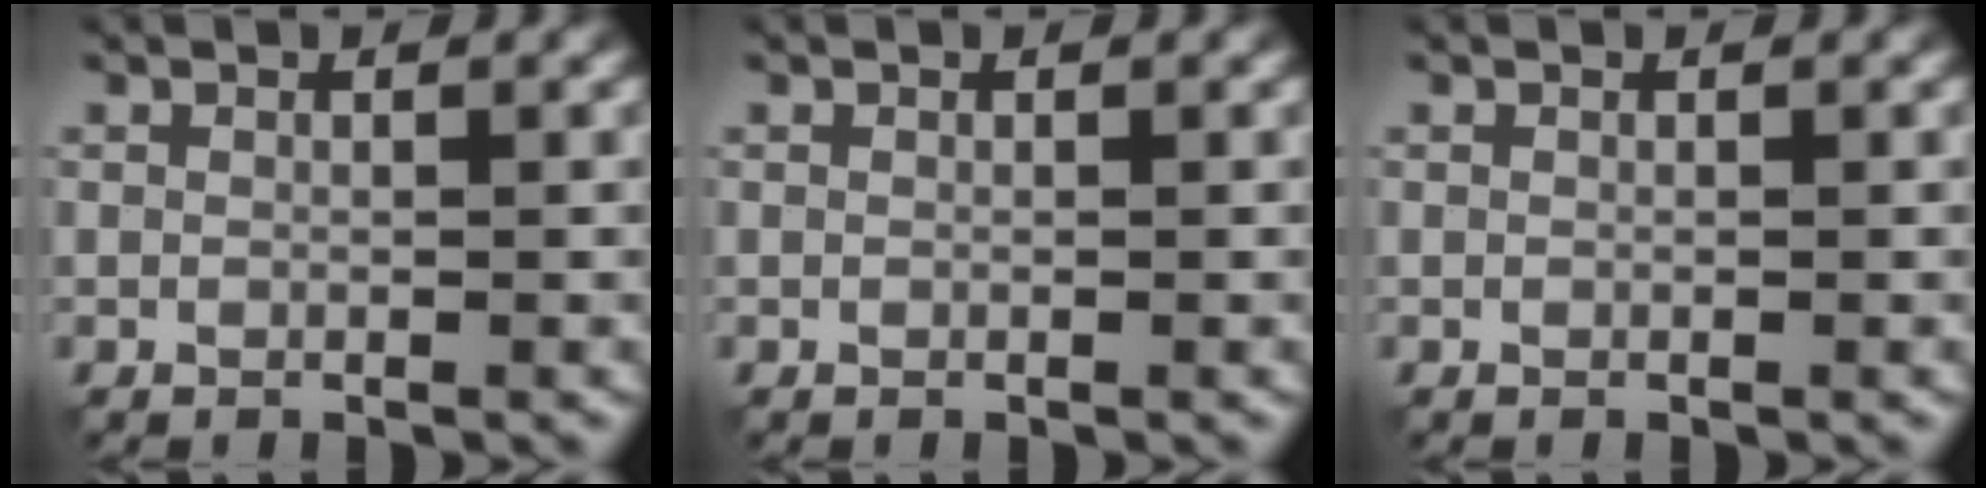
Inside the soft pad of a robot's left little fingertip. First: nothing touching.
{"total": 0.0}
{"total": 0.0}